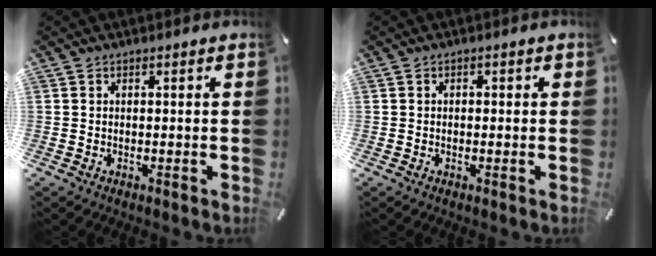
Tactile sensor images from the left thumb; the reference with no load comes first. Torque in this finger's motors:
{"motor_torque": [-0.10, -0.29, -0.13, 0.06, -0.03]}